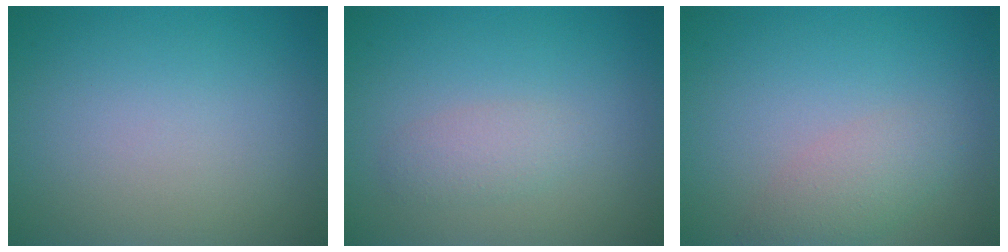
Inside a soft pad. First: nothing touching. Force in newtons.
{"total": 1.7, "press": 1.7, "slide": 0.2}
{"total": 2.4, "press": 2.4, "slide": 0.2}